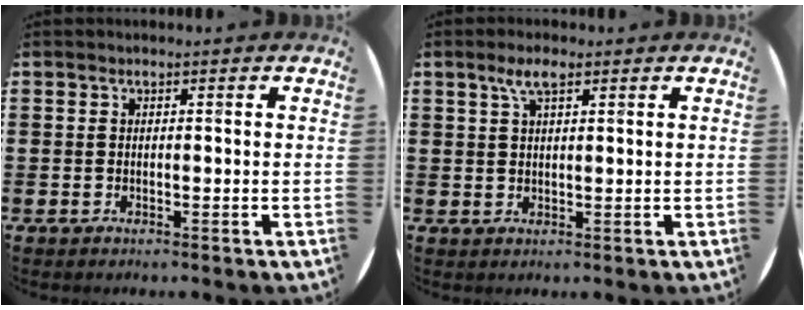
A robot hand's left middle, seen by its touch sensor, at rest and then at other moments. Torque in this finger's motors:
{"motor_torque": [0.45, -0.30, 0.12, 0.02]}